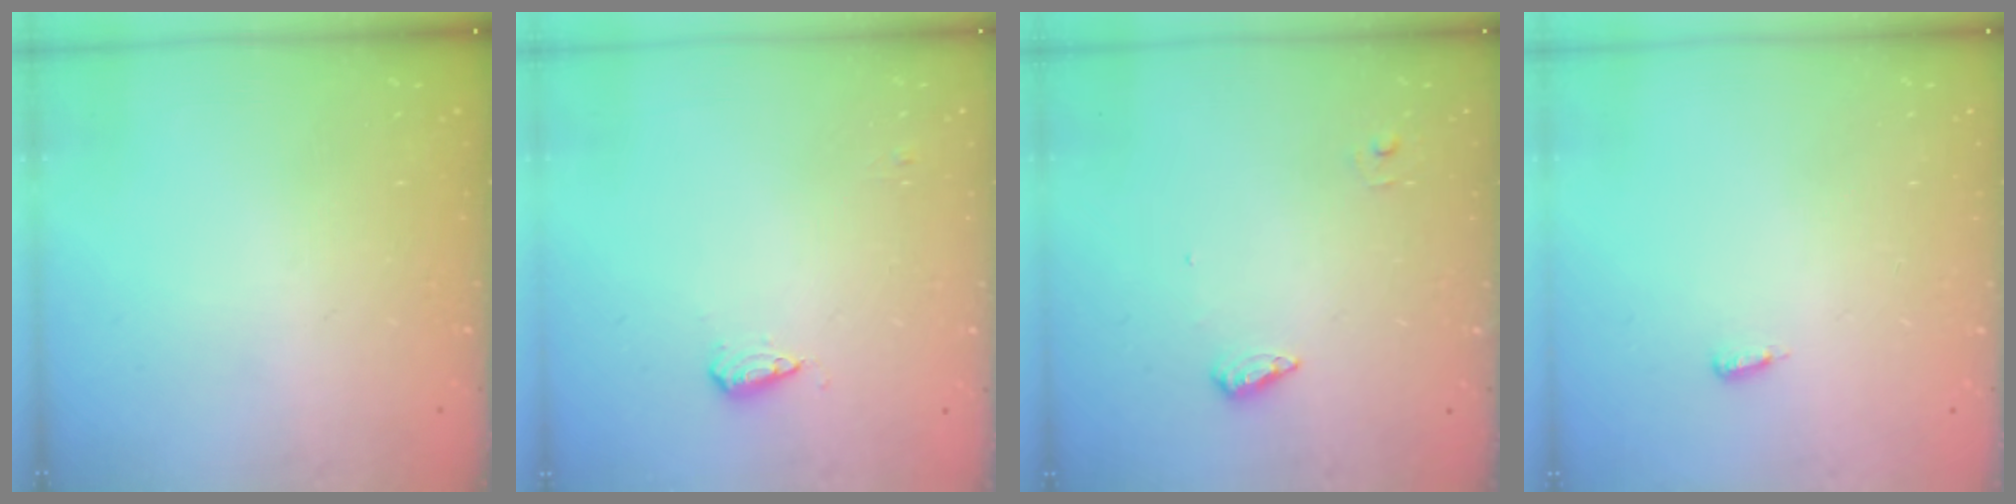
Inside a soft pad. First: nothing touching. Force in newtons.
{"total": 5.5, "press": 5.4, "slide": 0.9}
{"total": 5.9, "press": 5.8, "slide": 1.4}
{"total": 3.6, "press": 2.7, "slide": 2.4}